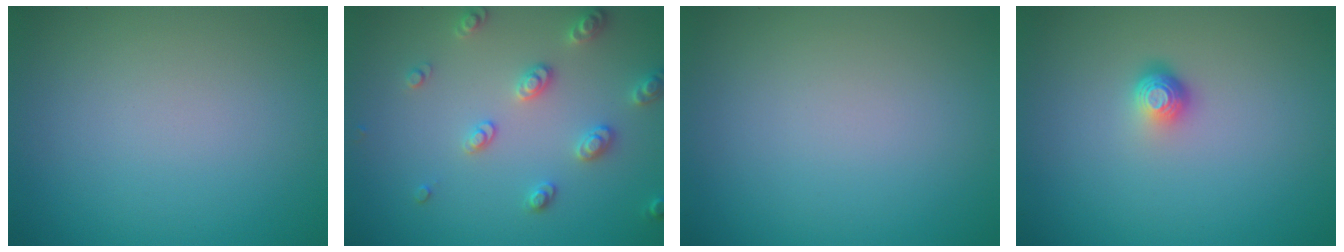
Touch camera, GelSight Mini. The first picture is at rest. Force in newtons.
{"total": 2.9, "press": 2.9, "slide": 0.5}
{"total": 0.0}
{"total": 1.8, "press": 1.2, "slide": 1.3}